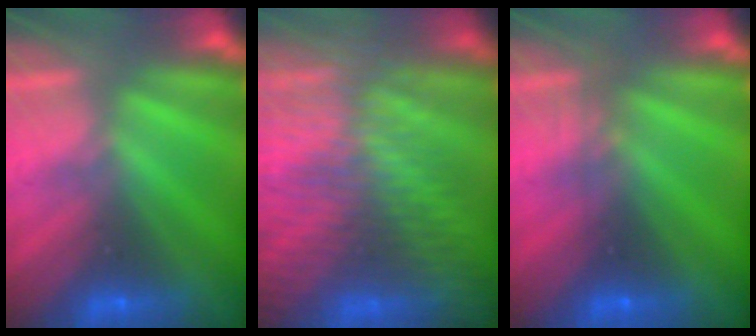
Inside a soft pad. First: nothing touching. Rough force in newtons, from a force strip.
{"total": 7.3}
{"total": 2.3}